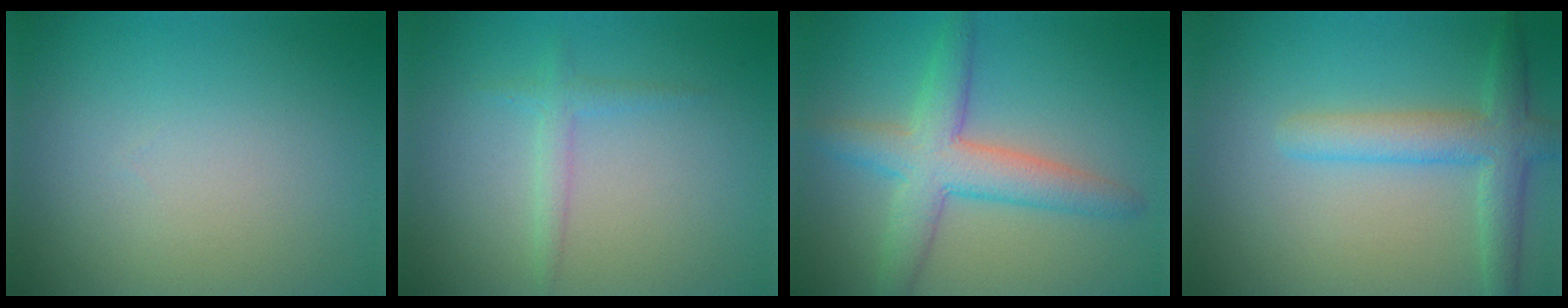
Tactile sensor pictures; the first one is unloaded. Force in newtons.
{"total": 1.4, "press": 1.4, "slide": 0.0}
{"total": 5.4, "press": 5.3, "slide": 0.4}
{"total": 3.8, "press": 3.8, "slide": 0.2}